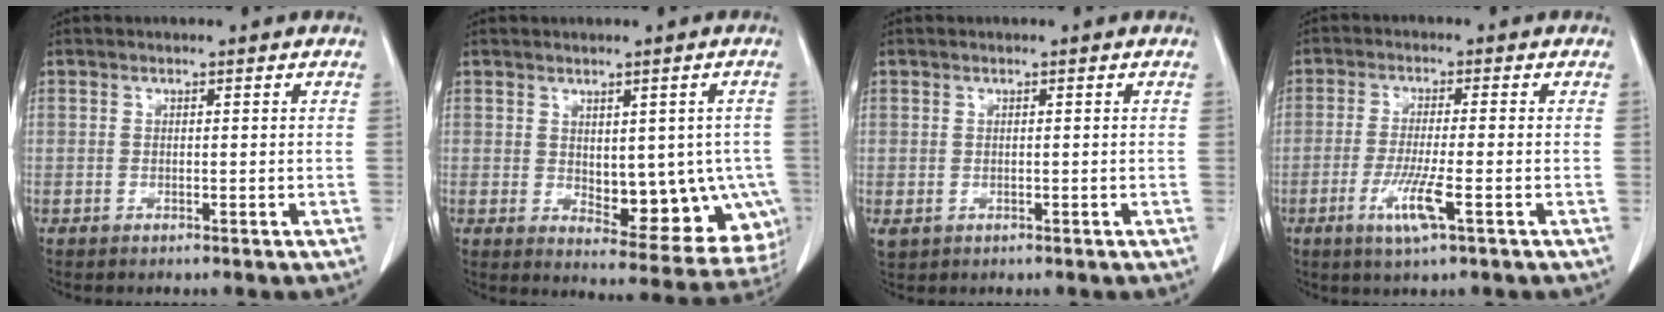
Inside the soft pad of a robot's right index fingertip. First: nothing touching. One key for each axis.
{"total": 12.8, "fx": -2.0, "fy": 6.9, "fz": 10.6, "tx": -0.102, "ty": 0.004, "tz": -0.009}
{"total": 1.5, "fx": -0.2, "fy": 1.4, "fz": 0.5, "tx": -0.011, "ty": 0.001, "tz": 0.004}
{"total": 6.3, "fx": -2.6, "fy": -0.1, "fz": 5.7, "tx": -0.113, "ty": -0.016, "tz": -0.049}